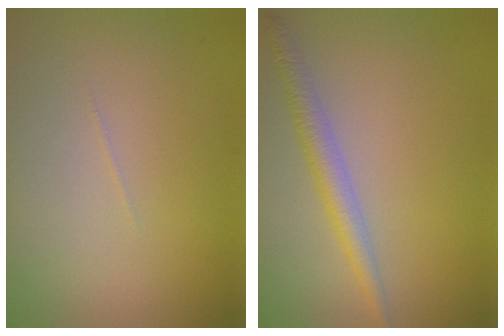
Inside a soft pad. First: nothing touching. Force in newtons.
{"total": 2.5, "press": 2.5, "slide": 0.1}